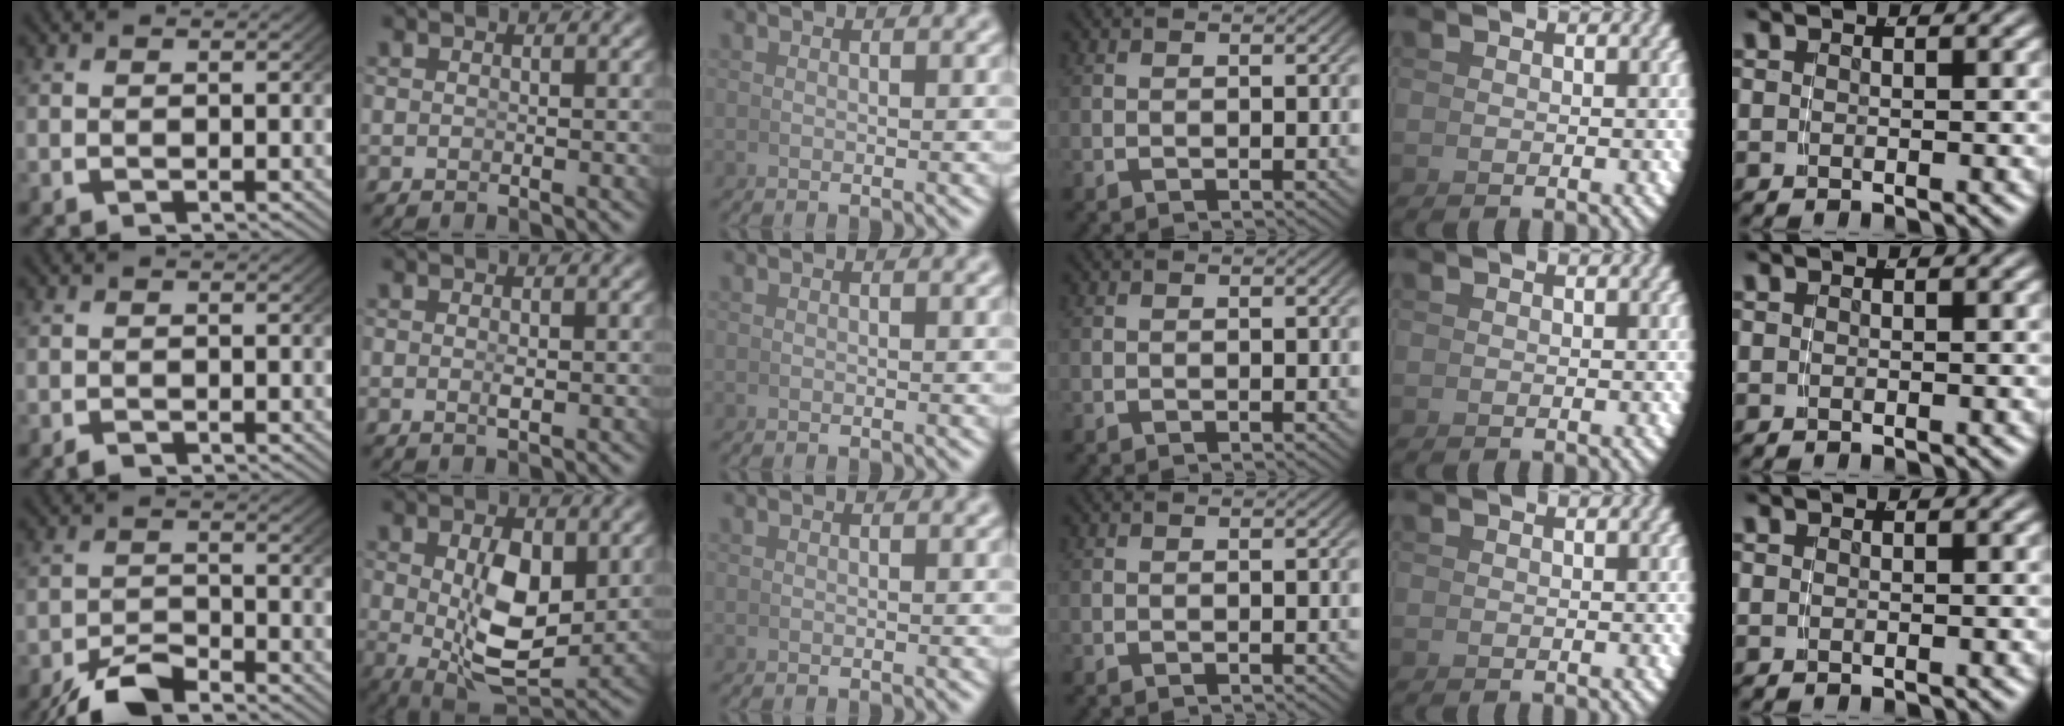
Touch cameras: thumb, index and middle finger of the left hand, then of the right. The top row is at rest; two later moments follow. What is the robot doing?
{"motion": "grasp_and_lifting", "object": "pen"}